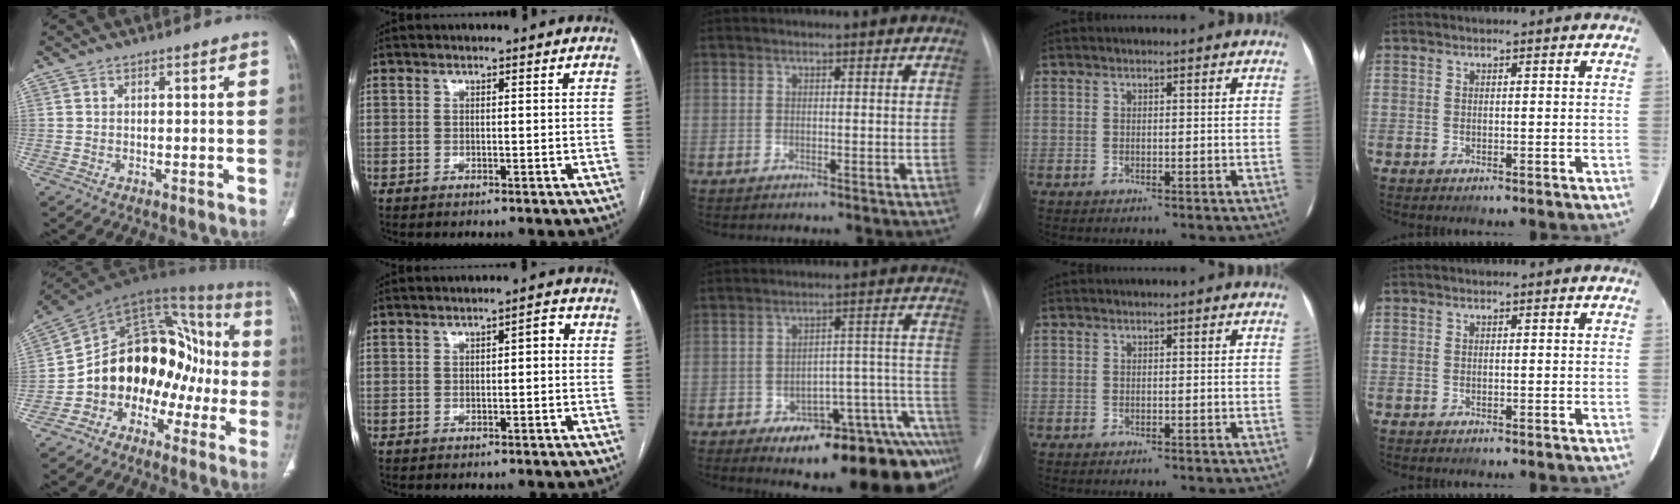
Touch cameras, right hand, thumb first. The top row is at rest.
{"thumb": {"total": 20.7, "force": [-4.6, 14.7, 13.9], "torque": [-0.145, 0.107, -0.077]}, "index": {"total": 1.9, "force": [0.0, 0.6, 1.8], "torque": [-0.021, 0.011, -0.001]}, "middle": {"total": 19.0, "force": [-12.9, 6.2, 12.5], "torque": [-0.052, 0.065, -0.164]}}